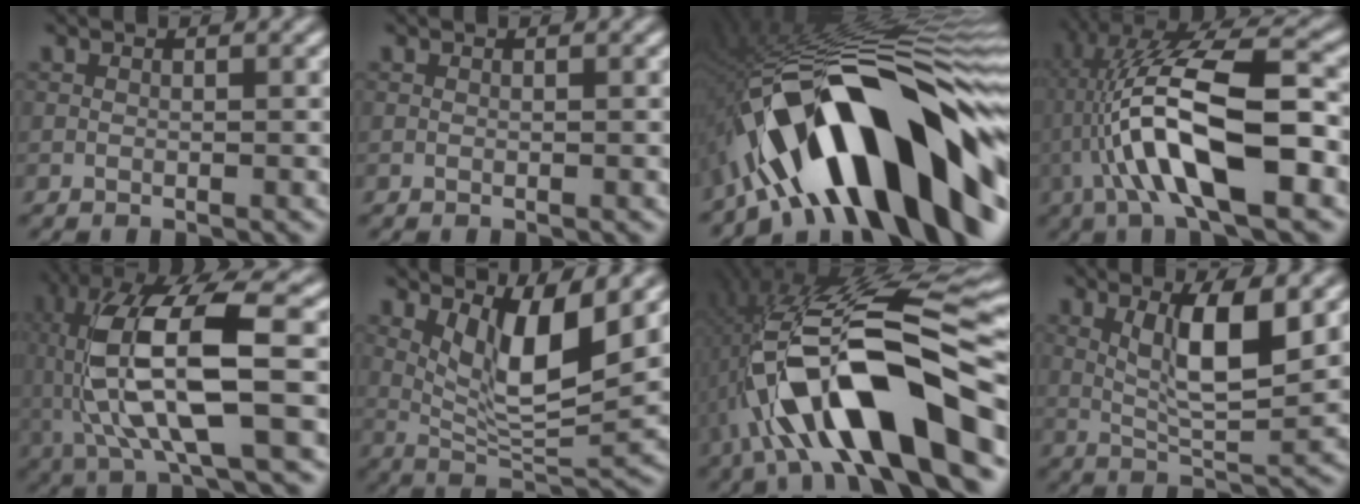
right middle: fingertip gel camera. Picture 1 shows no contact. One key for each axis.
{"total": 0.0}
{"total": 17.8, "fx": -5.1, "fy": 6.4, "fz": 15.8, "tx": -0.216, "ty": 0.053, "tz": -0.092}
{"total": 12.0, "fx": -2.4, "fy": 3.5, "fz": 11.3, "tx": -0.217, "ty": 0.021, "tz": -0.038}
{"total": 12.1, "fx": 0.5, "fy": 4.2, "fz": 11.3, "tx": -0.237, "ty": -0.006, "tz": 0.024}
{"total": 6.3, "fx": 2.7, "fy": 1.7, "fz": 5.4, "tx": -0.100, "ty": -0.014, "tz": 0.059}
{"total": 13.7, "fx": -3.9, "fy": 4.0, "fz": 12.5, "tx": -0.205, "ty": 0.021, "tz": -0.060}
{"total": 6.0, "fx": 1.6, "fy": 1.5, "fz": 5.6, "tx": -0.102, "ty": 0.000, "tz": 0.039}